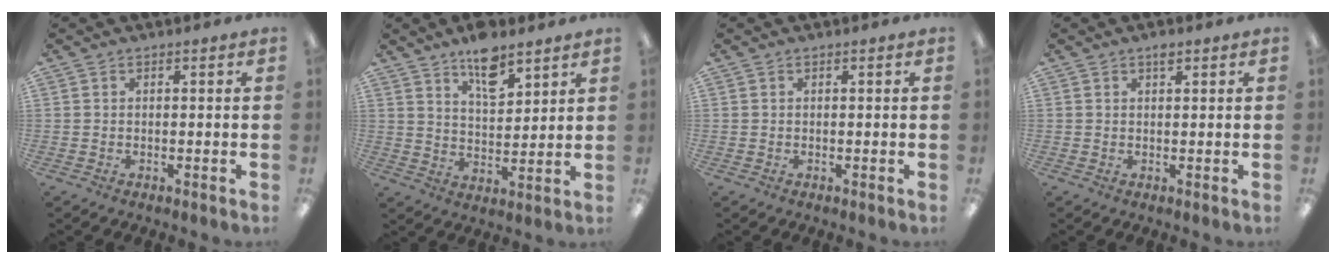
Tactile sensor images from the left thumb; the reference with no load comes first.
{"total": 9.7, "force": [7.1, 4.0, 5.2], "torque": [-0.073, -0.042, 0.121]}
{"total": 0.0}
{"total": 1.3, "force": [0.9, 0.5, 0.8], "torque": [-0.010, -0.001, 0.015]}